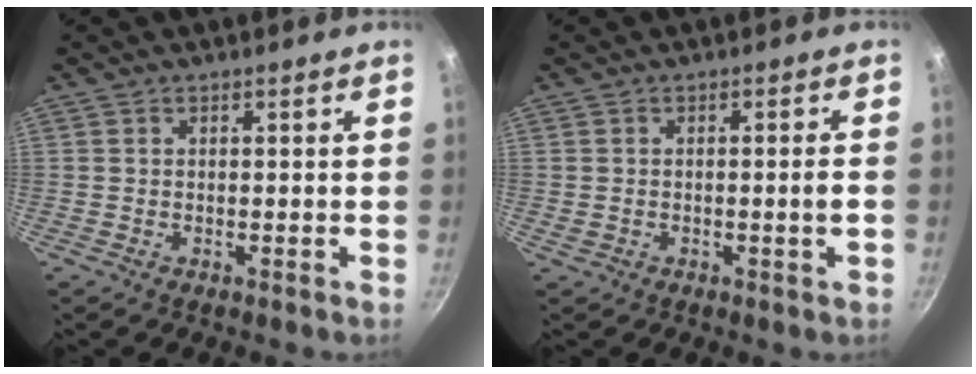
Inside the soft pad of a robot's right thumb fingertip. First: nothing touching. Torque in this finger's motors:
{"motor_torque": [3.23, 1.78, 1.91, -0.86, 1.05]}